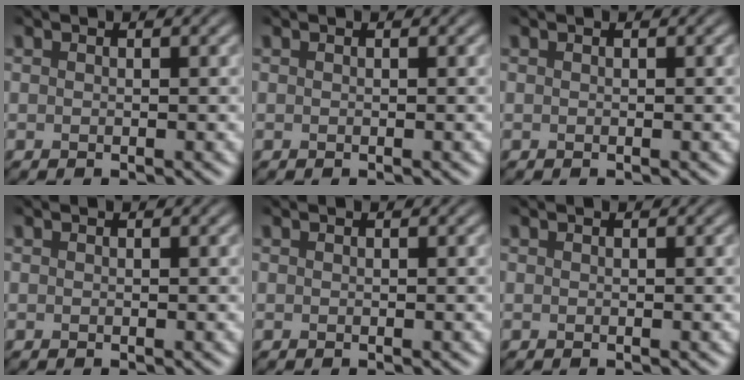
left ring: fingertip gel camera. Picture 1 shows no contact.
{"total": 0.0}
{"total": 0.0}
{"total": 0.0}
{"total": 0.0}
{"total": 0.0}